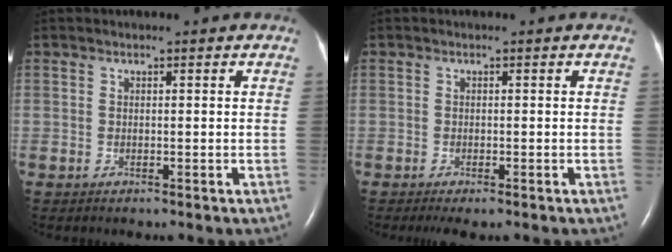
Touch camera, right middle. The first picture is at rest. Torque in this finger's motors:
{"motor_torque": [0.35, -0.28, 0.14, 0.04]}